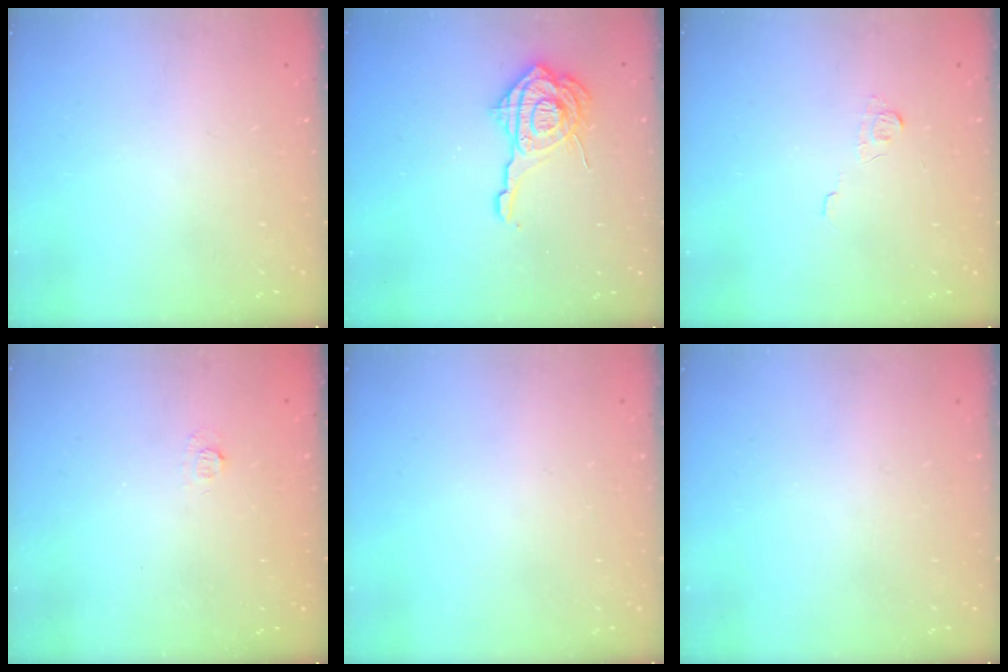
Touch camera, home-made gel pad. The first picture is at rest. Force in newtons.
{"total": 15.6, "press": 15.6, "slide": 1.4}
{"total": 3.8, "press": 3.8, "slide": 0.5}
{"total": 2.7, "press": 2.5, "slide": 0.9}
{"total": 0.0}
{"total": 0.0}